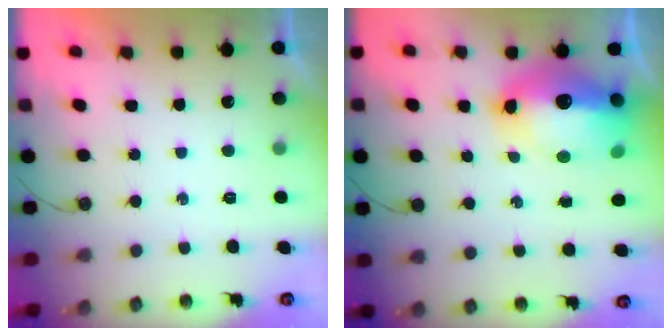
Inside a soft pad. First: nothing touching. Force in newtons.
{"total": 18.0, "press": 17.4, "slide": 4.4}